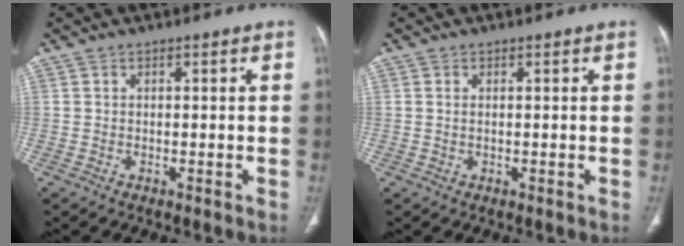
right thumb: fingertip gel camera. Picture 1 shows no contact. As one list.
[{"total": 0.6, "force": [0.2, 0.3, 0.5], "torque": [-0.019, 0.004, 0.006]}]